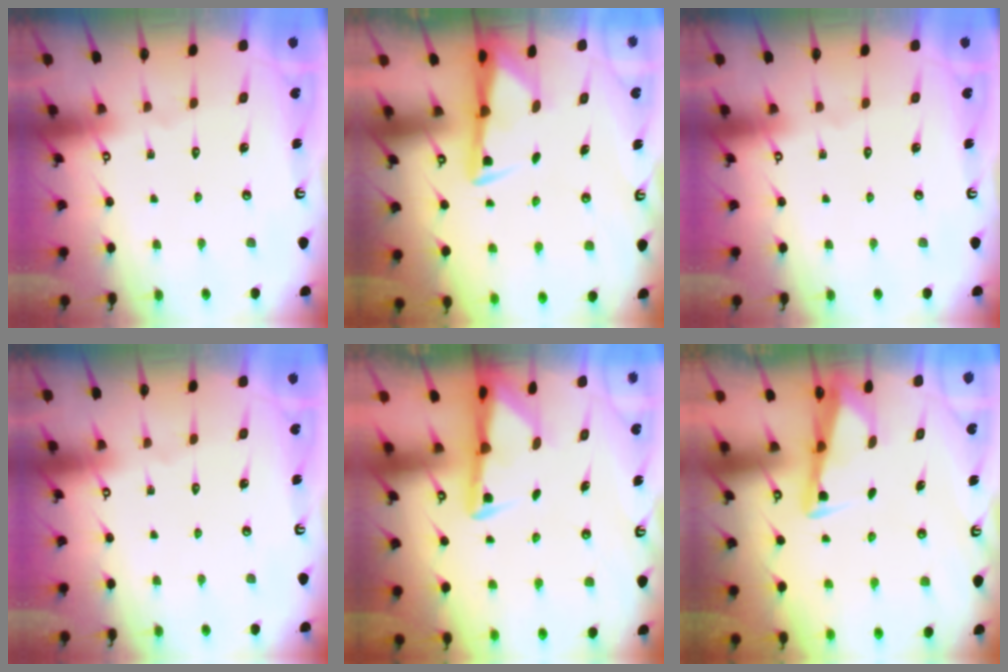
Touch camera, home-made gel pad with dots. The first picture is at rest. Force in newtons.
{"total": 3.0, "press": 2.9, "slide": 0.5}
{"total": 0.0}
{"total": 0.0}
{"total": 3.0, "press": 3.0, "slide": 0.7}
{"total": 2.9, "press": 2.9, "slide": 0.4}